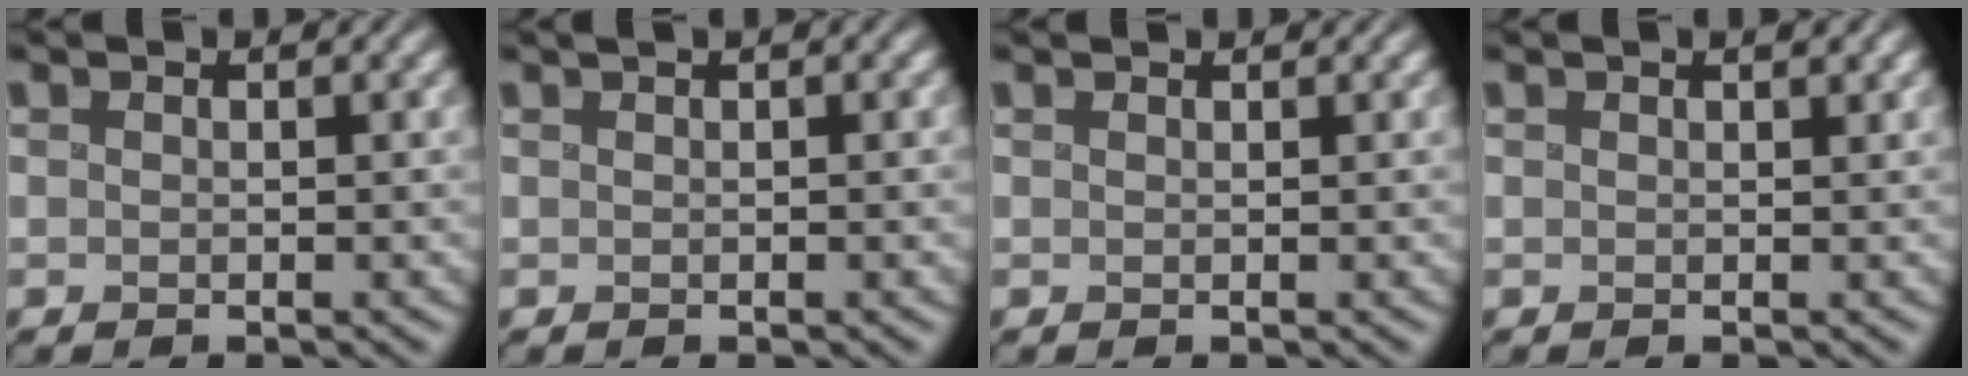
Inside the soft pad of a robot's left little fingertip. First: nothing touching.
{"total": 0.7, "force": [0.4, 0.1, 0.6], "torque": [-0.006, 0.003, 0.006]}
{"total": 0.8, "force": [0.8, 0.0, 0.1], "torque": [-0.003, 0.003, 0.009]}
{"total": 0.9, "force": [0.6, 0.2, 0.6], "torque": [-0.005, 0.001, 0.010]}